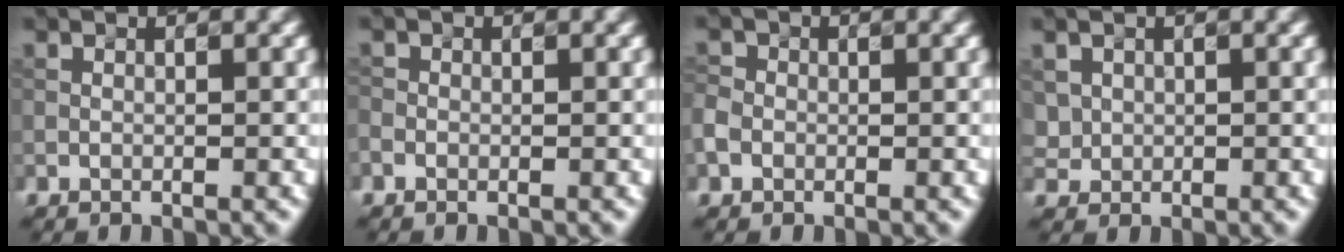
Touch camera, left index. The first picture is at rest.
{"total": 0.7, "force": [-0.3, 0.6, 0.2], "torque": [-0.005, 0.000, -0.007]}
{"total": 1.5, "force": [-0.4, 1.4, 0.5], "torque": [-0.008, 0.003, -0.015]}
{"total": 1.5, "force": [0.5, 1.4, 0.0], "torque": [-0.001, -0.001, 0.013]}